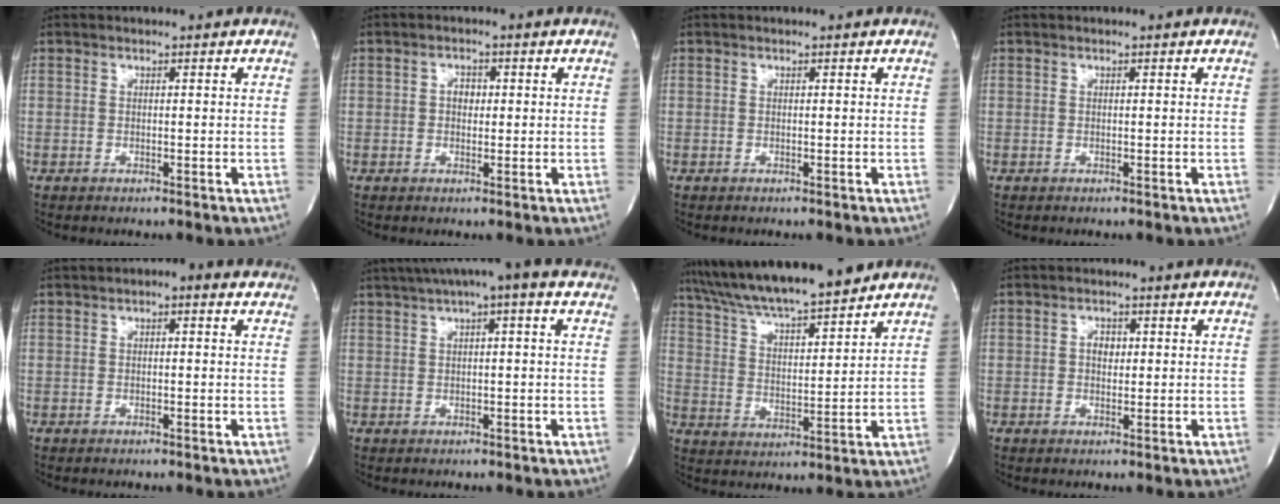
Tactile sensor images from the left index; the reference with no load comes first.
{"total": 2.0, "force": [0.1, 1.4, 1.4], "torque": [-0.024, 0.006, 0.001]}
{"total": 0.0}
{"total": 0.0}
{"total": 2.7, "force": [1.4, 1.2, 2.1], "torque": [-0.030, 0.017, 0.014]}
{"total": 8.6, "force": [5.4, 1.1, 6.6], "torque": [-0.108, 0.043, 0.075]}
{"total": 15.8, "force": [13.7, 1.2, 7.7], "torque": [-0.134, 0.017, 0.234]}
{"total": 2.0, "force": [0.2, 1.4, 1.4], "torque": [-0.026, 0.003, 0.003]}